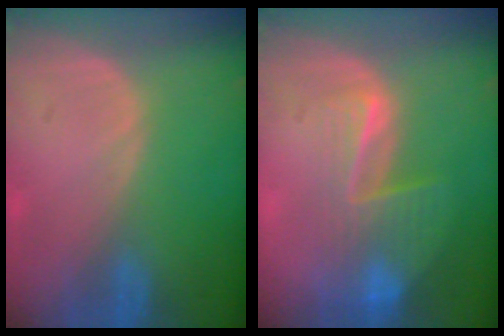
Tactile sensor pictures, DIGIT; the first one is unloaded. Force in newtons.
{"total": 8.2, "press": 7.1, "slide": 4.3}